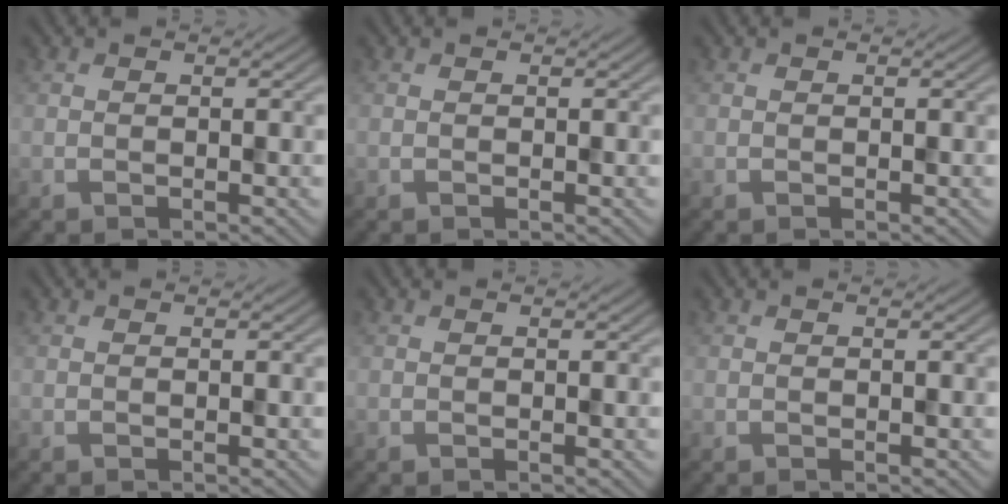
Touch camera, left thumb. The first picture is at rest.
{"total": 0.0}
{"total": 0.0}
{"total": 0.0}
{"total": 0.0}
{"total": 0.0}